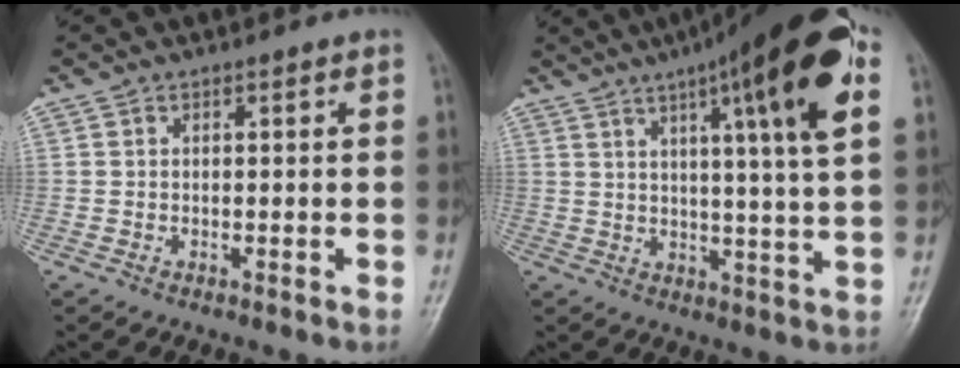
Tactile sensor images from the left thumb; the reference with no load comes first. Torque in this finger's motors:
{"motor_torque": [0.72, 0.71, 1.70, -1.07, 0.14]}